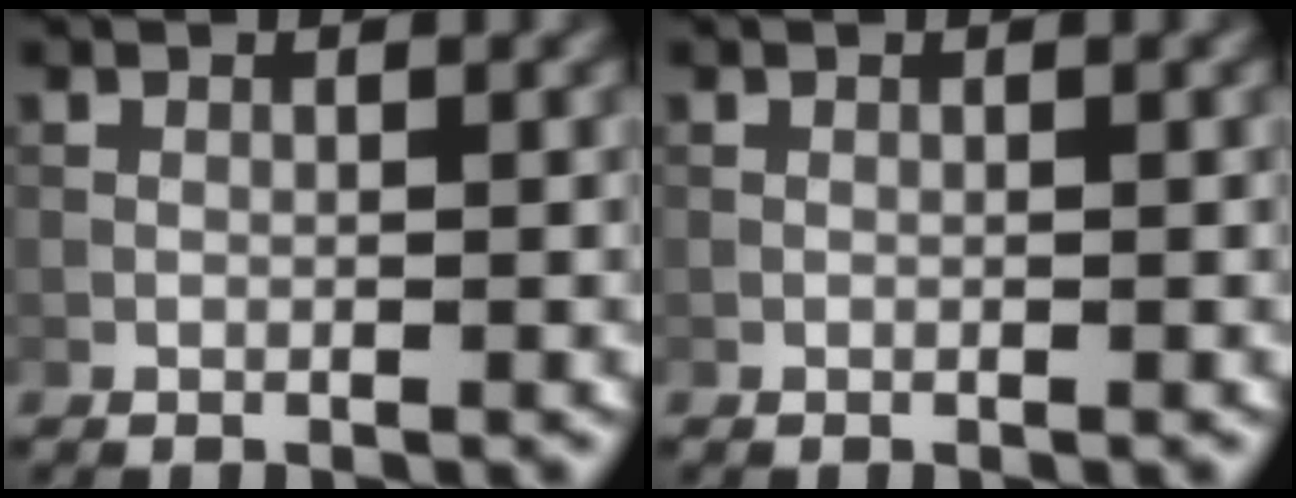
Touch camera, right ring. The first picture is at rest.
{"total": 0.0}